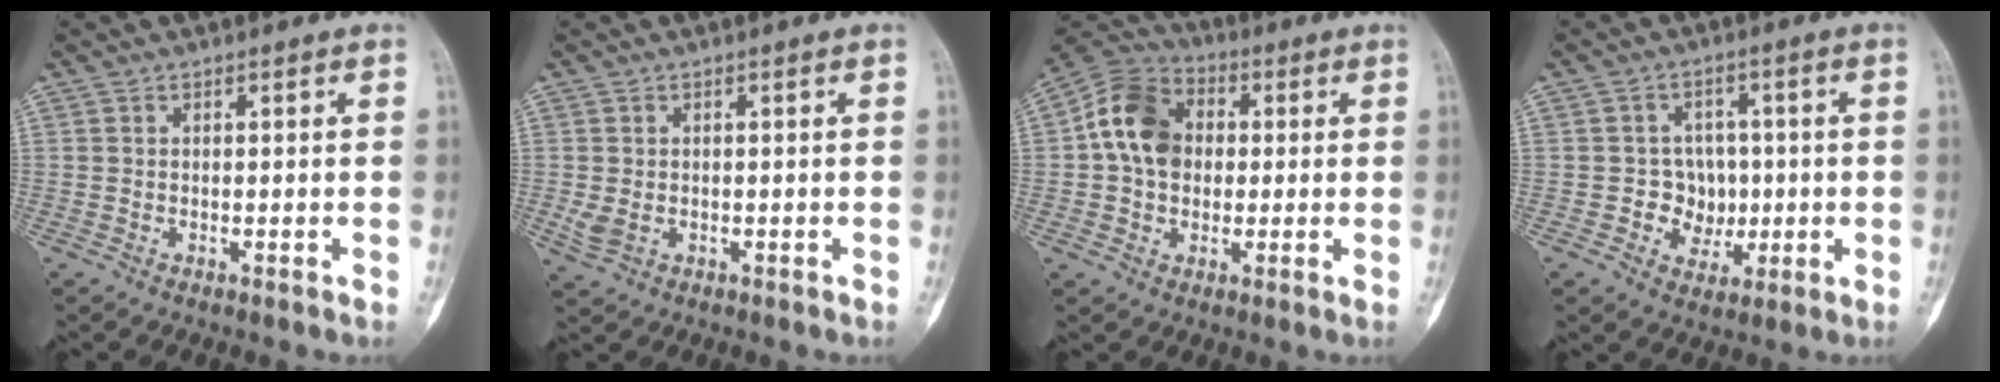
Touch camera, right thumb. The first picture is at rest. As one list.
[{"total": 2.6, "force": [-0.3, 1.9, 1.8], "torque": [-0.039, -0.002, -0.001]}, {"total": 12.6, "force": [1.0, 9.9, 7.6], "torque": [-0.118, 0.025, 0.006]}, {"total": 6.5, "force": [-0.7, 5.9, 2.6], "torque": [0.009, 0.015, -0.007]}]